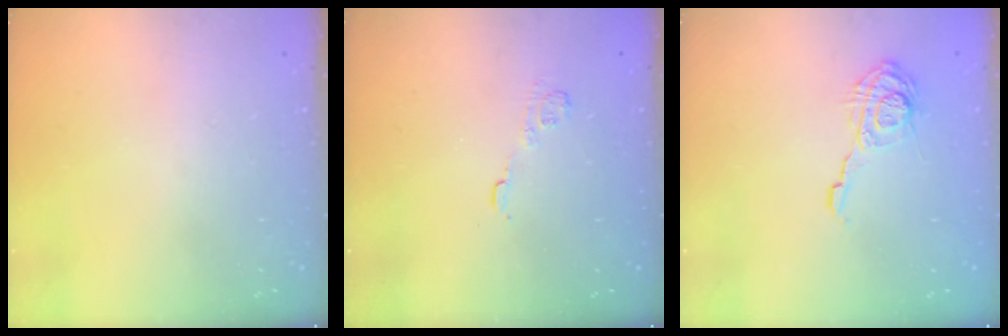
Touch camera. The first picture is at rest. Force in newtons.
{"total": 6.0, "press": 5.9, "slide": 1.0}
{"total": 11.8, "press": 11.8, "slide": 0.4}